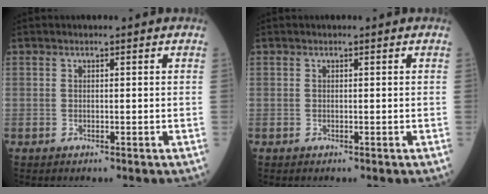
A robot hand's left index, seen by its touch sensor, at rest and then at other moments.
{"total": 0.0}